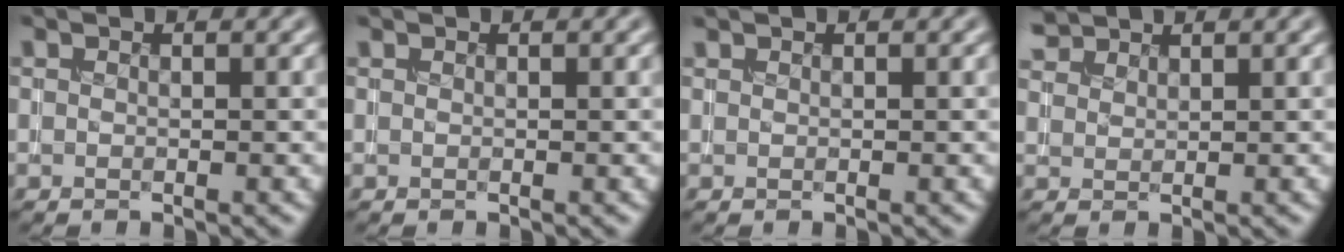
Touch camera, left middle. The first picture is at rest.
{"total": 0.0}
{"total": 0.0}
{"total": 2.0, "force": [1.9, 0.5, 0.3], "torque": [-0.008, 0.008, 0.044]}